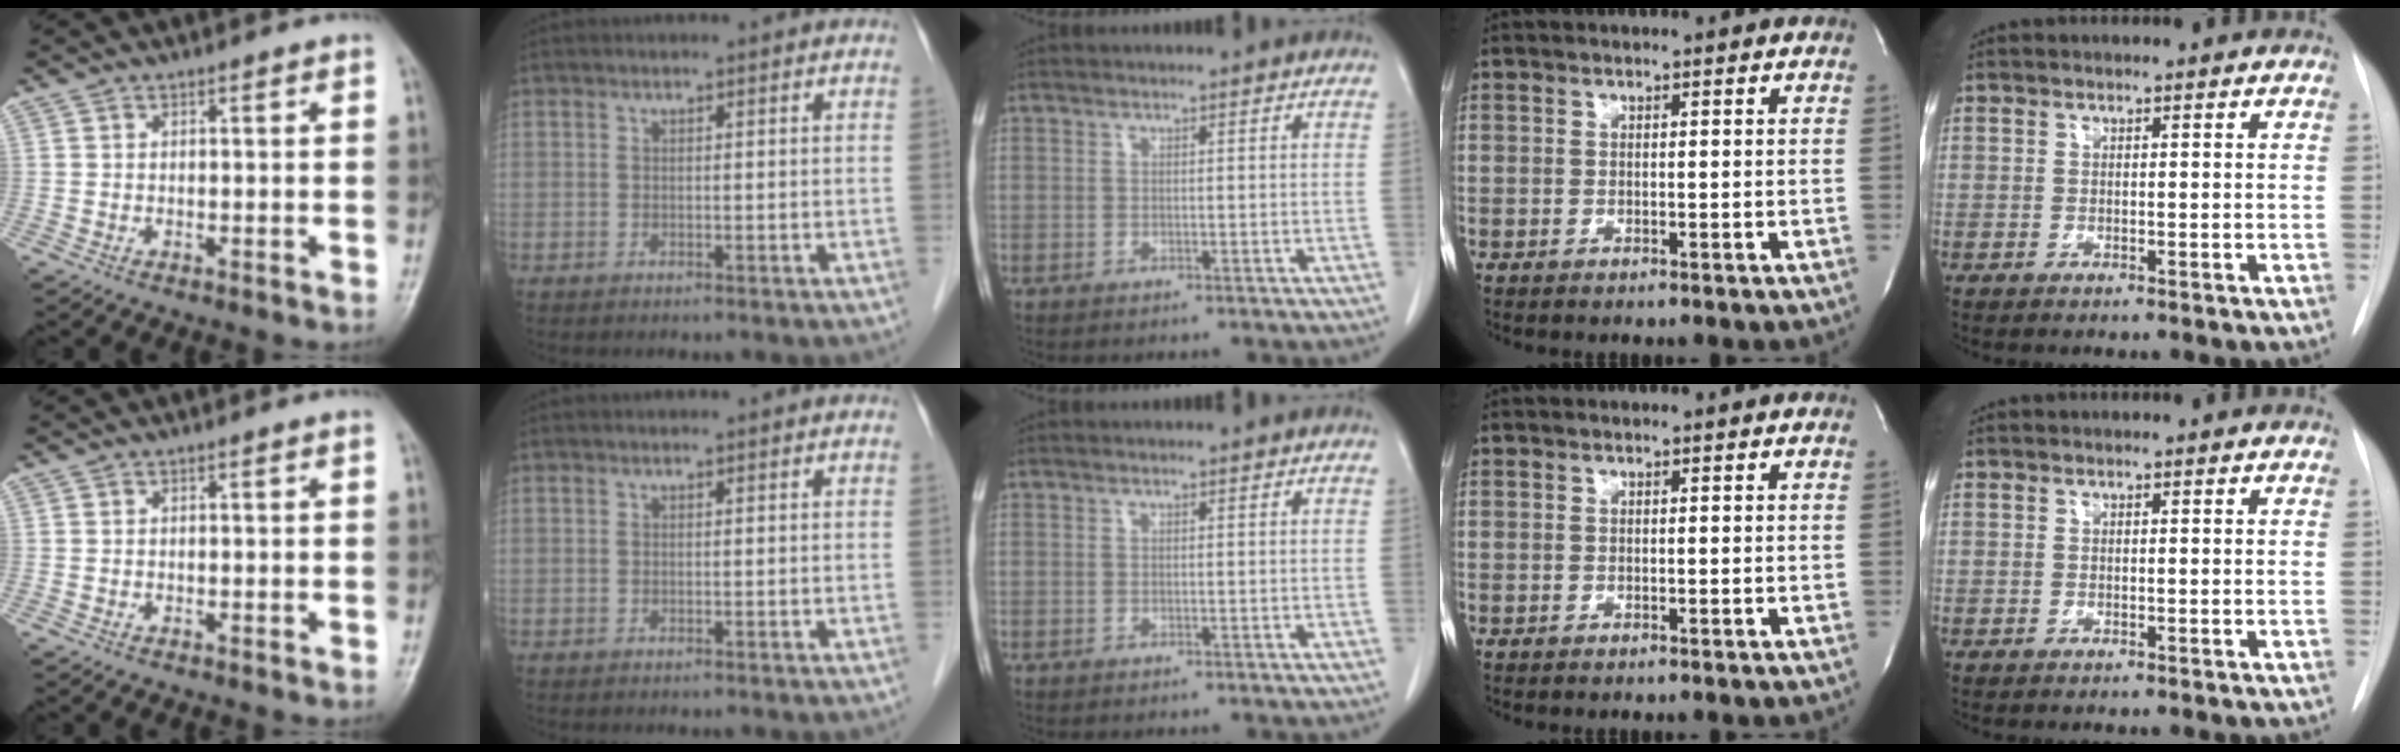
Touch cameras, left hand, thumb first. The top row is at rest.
{}